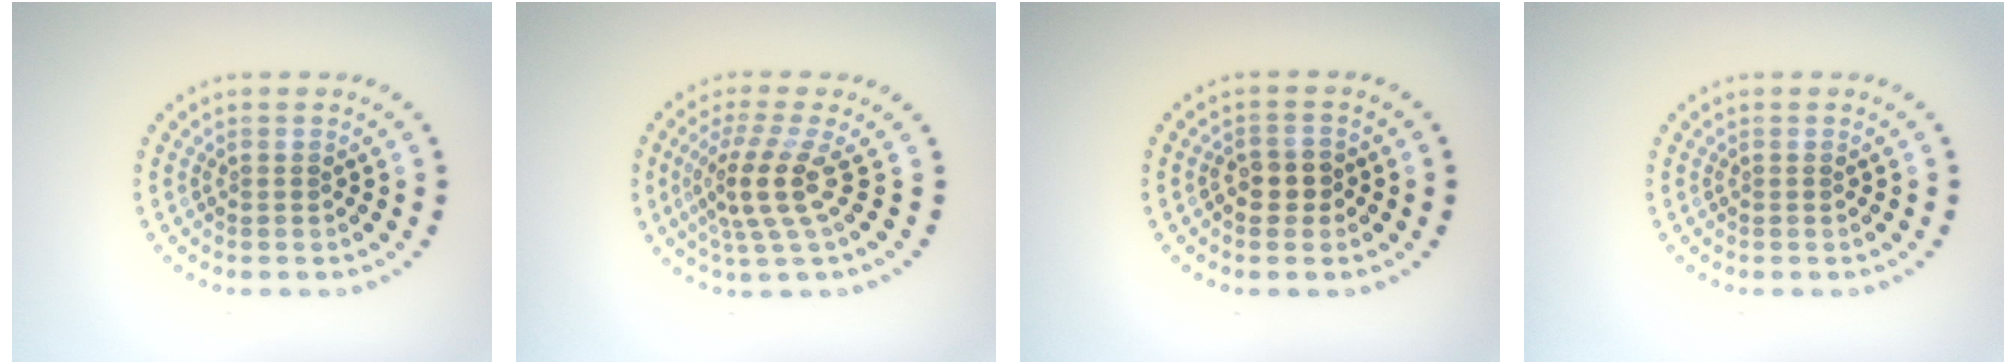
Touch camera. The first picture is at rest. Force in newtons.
{"total": 3.9, "press": 2.7, "slide": 2.9}
{"total": 1.7, "press": 1.6, "slide": 0.5}
{"total": 0.0}